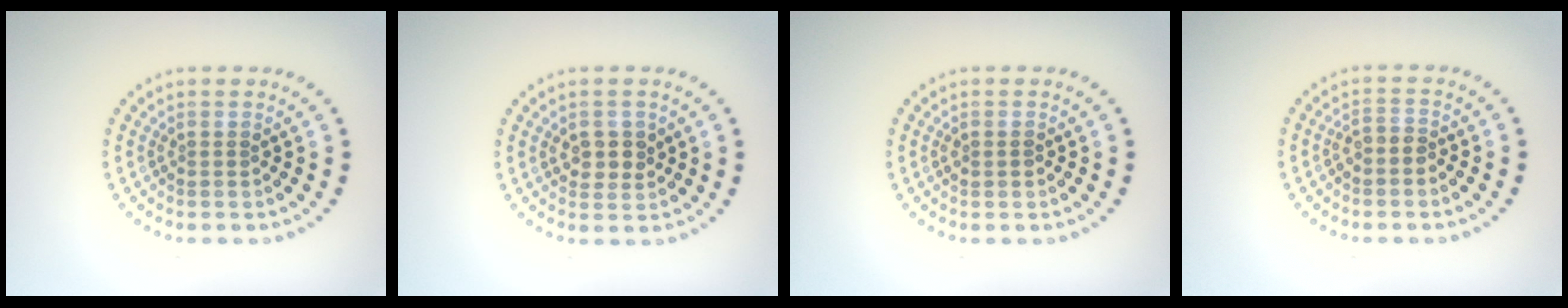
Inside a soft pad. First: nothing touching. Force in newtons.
{"total": 2.4, "press": 2.2, "slide": 0.8}
{"total": 0.8, "press": 0.8, "slide": 0.1}
{"total": 1.6, "press": 1.3, "slide": 1.0}